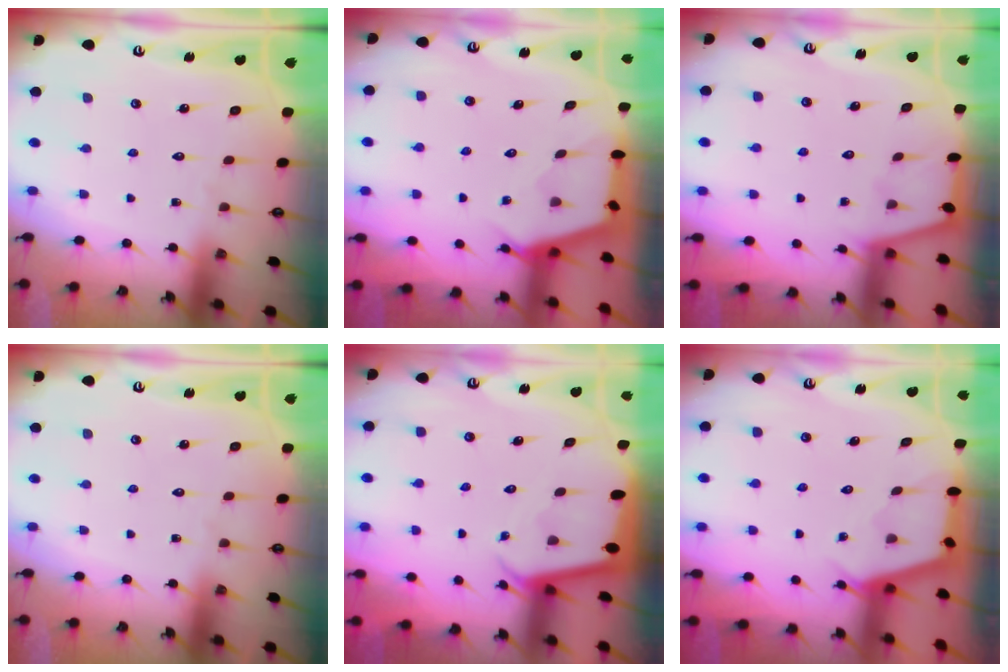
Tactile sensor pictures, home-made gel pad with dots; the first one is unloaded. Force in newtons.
{"total": 2.6, "press": 2.5, "slide": 0.4}
{"total": 1.3, "press": 1.2, "slide": 0.2}
{"total": 0.0}
{"total": 2.1, "press": 2.1, "slide": 0.1}
{"total": 2.6, "press": 2.6, "slide": 0.3}